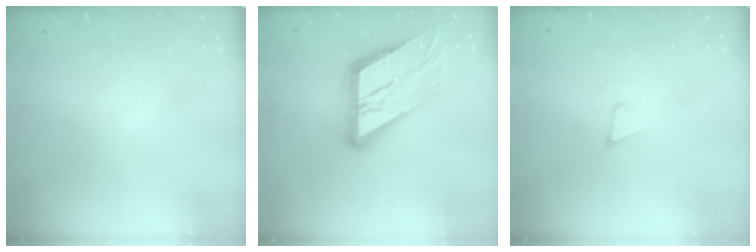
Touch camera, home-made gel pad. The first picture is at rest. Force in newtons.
{"total": 19.0, "press": 18.9, "slide": 2.0}
{"total": 3.9, "press": 2.9, "slide": 2.6}